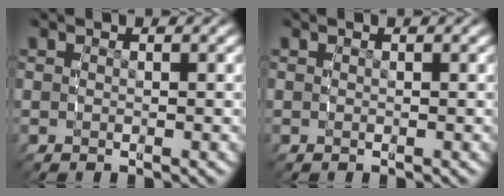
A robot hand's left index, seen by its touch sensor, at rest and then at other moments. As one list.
[{"total": 0.0}]